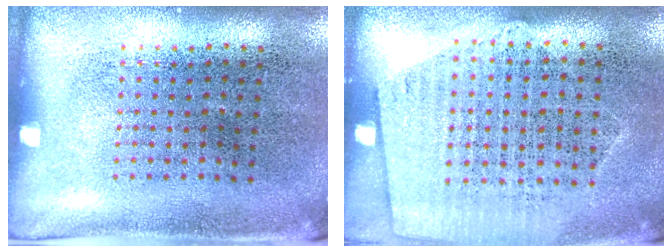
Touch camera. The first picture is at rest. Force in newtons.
{"total": 1.0, "press": 0.8, "slide": 0.5}